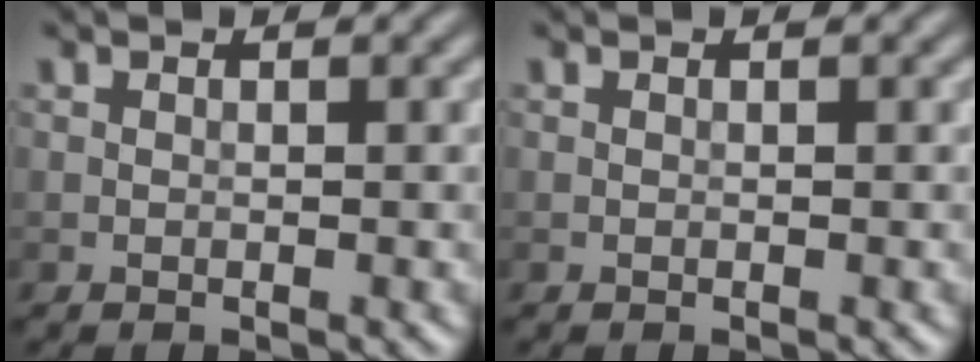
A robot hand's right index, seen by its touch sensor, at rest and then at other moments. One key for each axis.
{"total": 0.0}